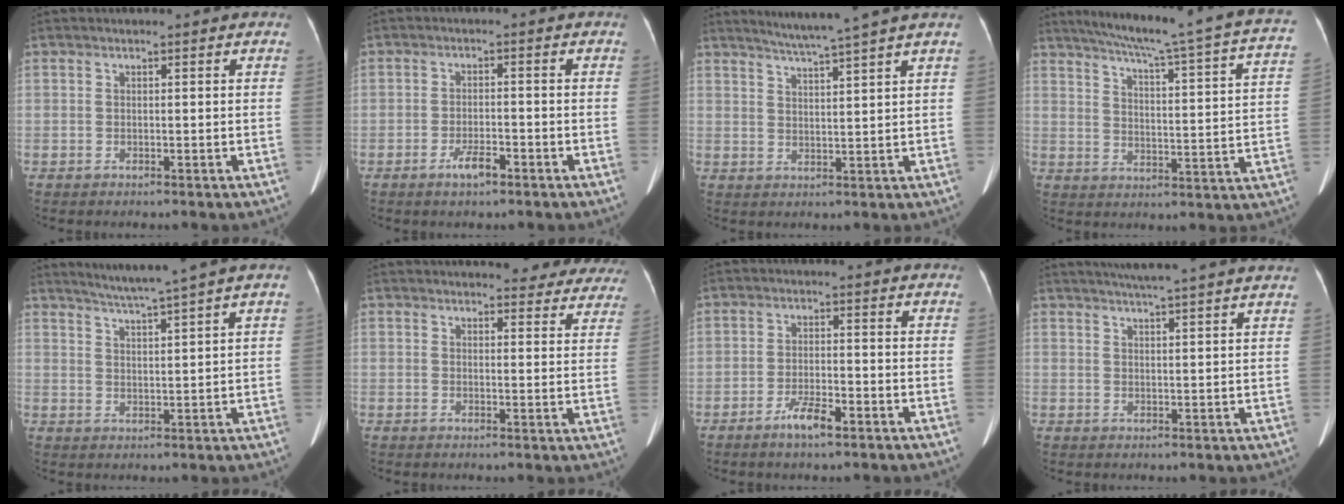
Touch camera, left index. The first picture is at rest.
{"total": 3.3, "force": [-2.3, 0.8, 2.2], "torque": [-0.044, -0.002, -0.042]}
{"total": 6.8, "force": [5.7, -1.9, 3.2], "torque": [-0.053, 0.002, 0.090]}
{"total": 24.9, "force": [20.6, 0.2, 13.9], "torque": [-0.206, -0.038, 0.253]}
{"total": 6.0, "force": [4.9, -1.9, 2.9], "torque": [-0.049, 0.000, 0.086]}
{"total": 13.3, "force": [12.5, 3.5, 3.0], "torque": [0.008, -0.027, 0.112]}
{"total": 4.2, "force": [-2.9, 0.8, 2.9], "torque": [-0.060, -0.005, -0.054]}
{"total": 11.4, "force": [9.9, -0.9, 5.7], "torque": [-0.088, 0.019, 0.118]}